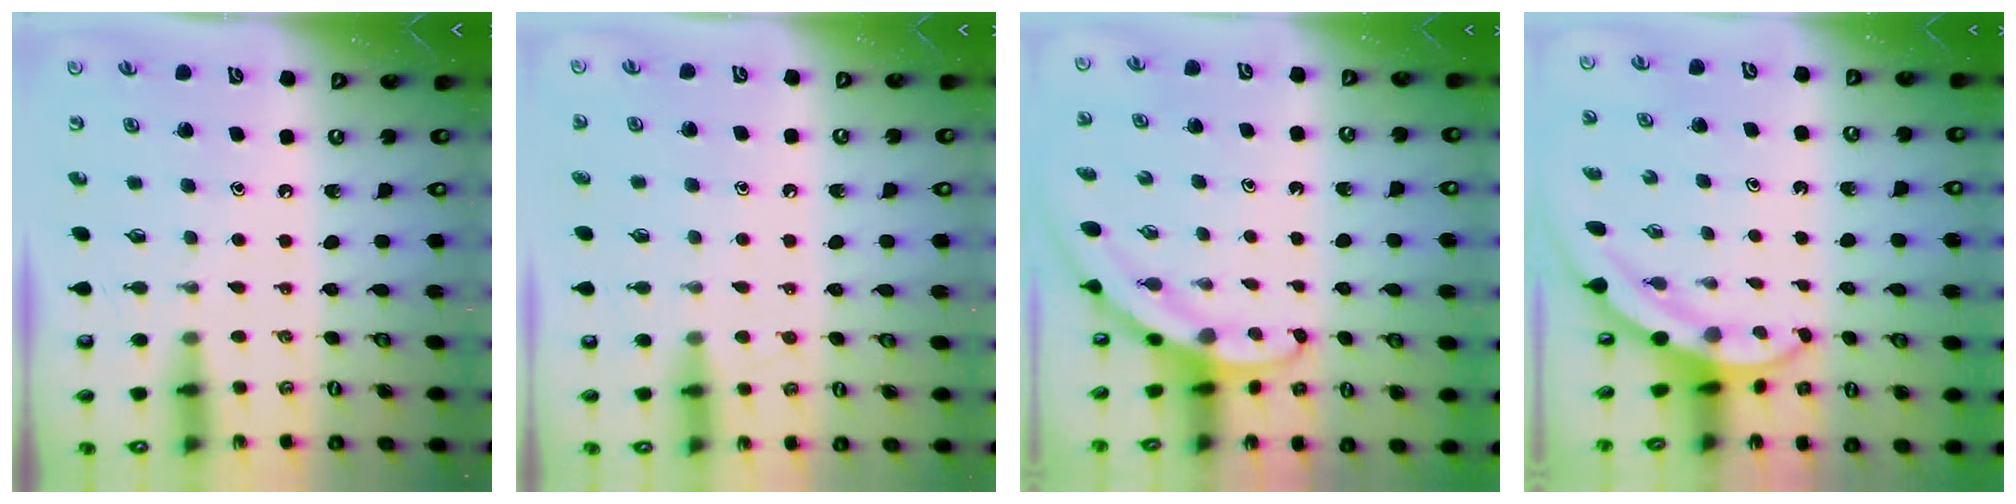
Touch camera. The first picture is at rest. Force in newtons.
{"total": 4.4, "press": 4.4, "slide": 0.5}
{"total": 2.9, "press": 2.9, "slide": 0.2}
{"total": 4.8, "press": 4.7, "slide": 0.2}